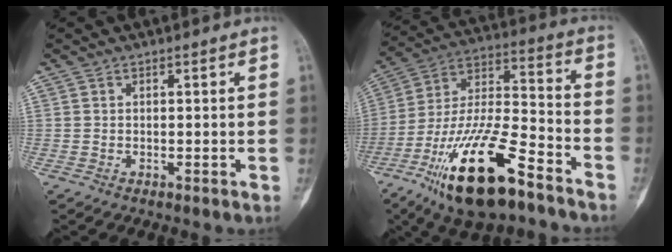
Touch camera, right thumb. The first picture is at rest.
{"total": 22.6, "force": [-13.4, 7.2, 16.7], "torque": [-0.335, 0.063, -0.238]}